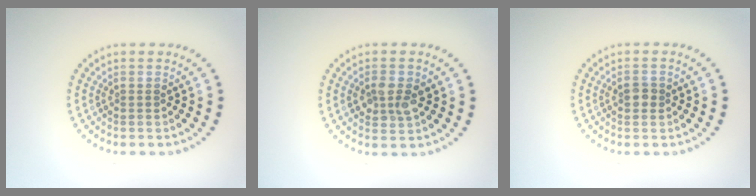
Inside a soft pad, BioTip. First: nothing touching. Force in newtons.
{"total": 2.3, "press": 2.3, "slide": 0.2}
{"total": 1.4, "press": 1.4, "slide": 0.1}